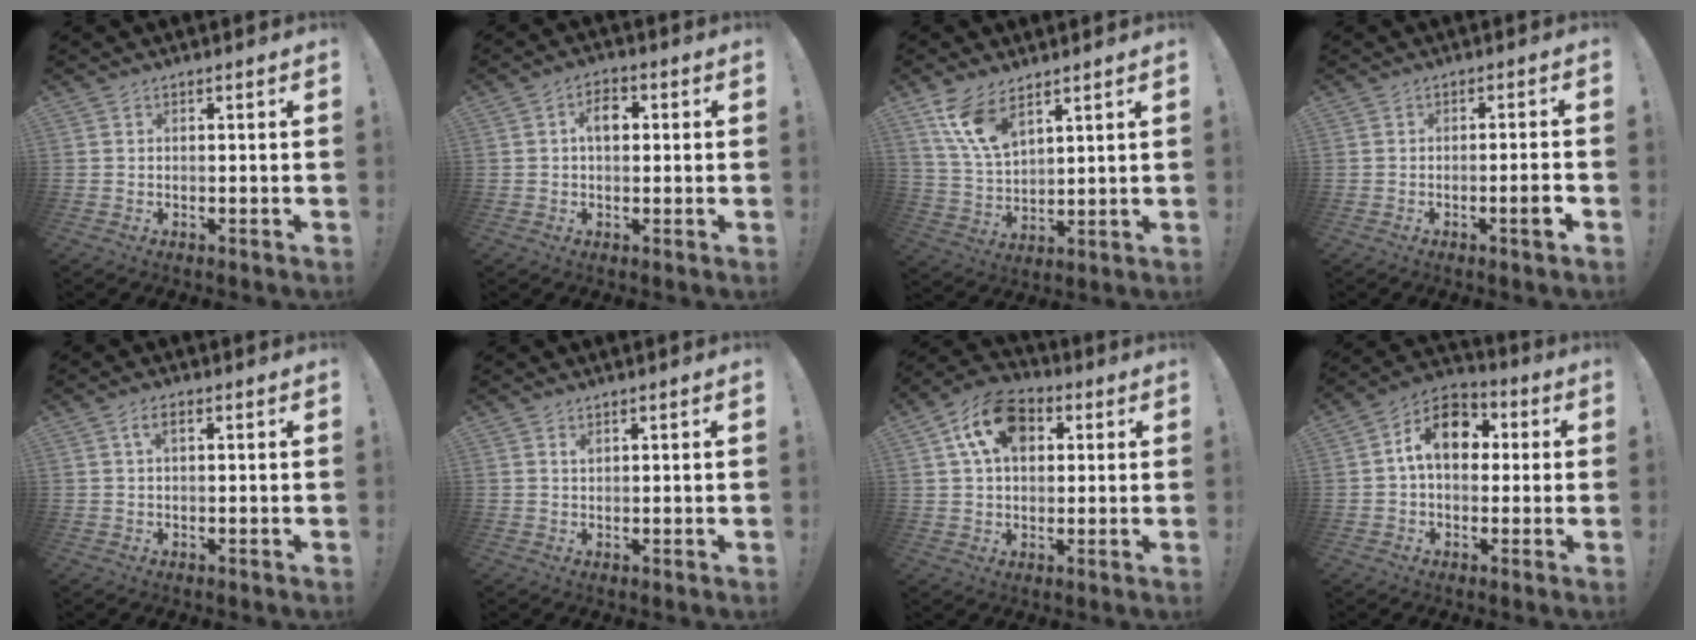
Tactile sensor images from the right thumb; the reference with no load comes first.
{"total": 6.0, "force": [0.8, 3.8, 4.6], "torque": [-0.065, 0.008, 0.009]}
{"total": 11.7, "force": [7.8, 5.3, 6.9], "torque": [-0.143, -0.037, 0.150]}
{"total": 4.9, "force": [-1.8, 0.0, 4.6], "torque": [-0.067, -0.003, -0.030]}
{"total": 2.9, "force": [0.8, 1.4, 2.5], "torque": [-0.041, 0.005, 0.013]}
{"total": 0.9, "force": [0.7, 0.4, 0.5], "torque": [-0.001, -0.005, 0.011]}
{"total": 14.1, "force": [5.4, 9.6, 8.8], "torque": [-0.138, -0.008, 0.103]}
{"total": 13.4, "force": [2.8, 9.3, 9.3], "torque": [-0.136, 0.009, 0.055]}